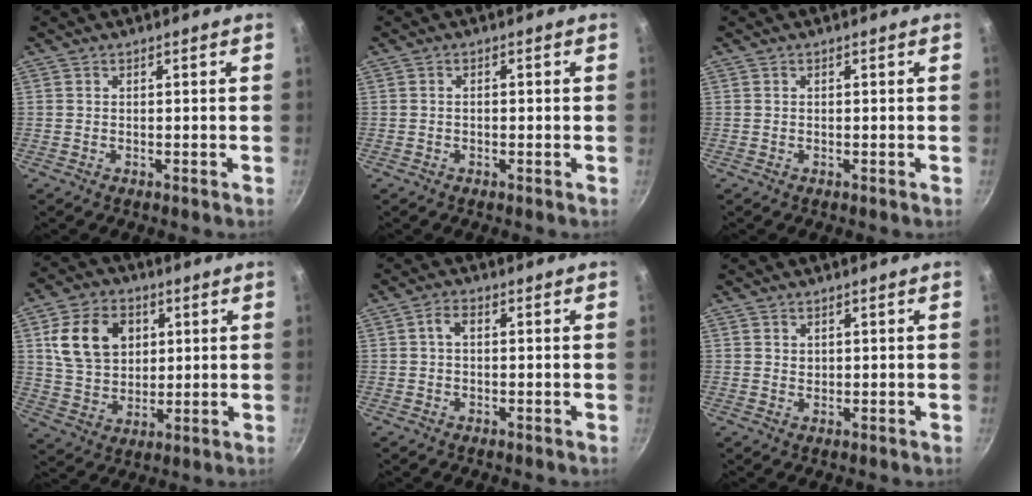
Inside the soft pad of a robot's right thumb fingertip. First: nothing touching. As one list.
[{"total": 0.9, "force": [-0.2, 0.5, 0.7], "torque": [-0.009, 0.005, -0.005]}, {"total": 0.0}, {"total": 13.8, "force": [4.1, 10.5, 8.0], "torque": [-0.110, -0.005, 0.075]}, {"total": 2.3, "force": [0.2, 1.3, 1.9], "torque": [-0.030, 0.008, 0.000]}, {"total": 1.0, "force": [0.6, 0.8, 0.4], "torque": [0.002, -0.004, 0.009]}]